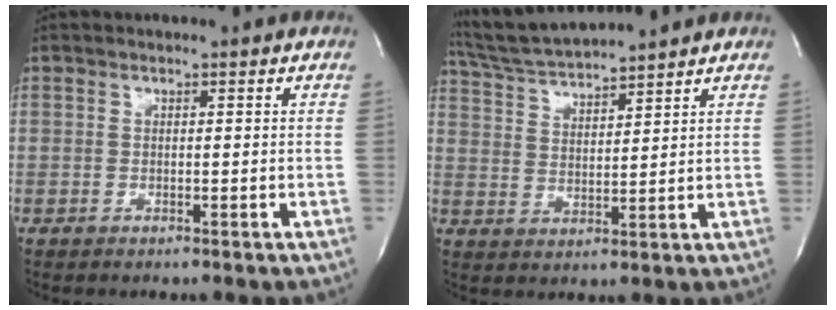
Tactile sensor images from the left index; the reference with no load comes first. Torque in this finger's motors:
{"motor_torque": [0.25, -0.64, 0.07, 0.05]}